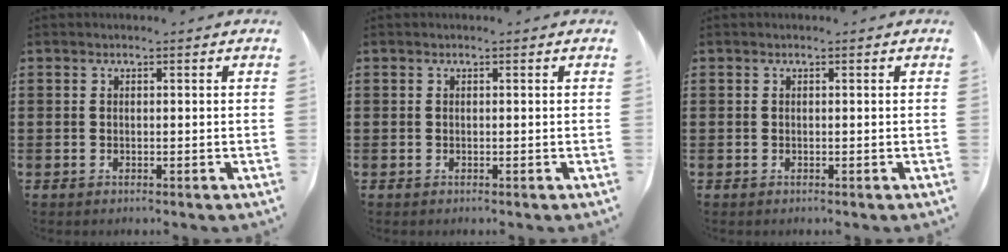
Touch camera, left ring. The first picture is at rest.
{"total": 0.0}
{"total": 0.0}